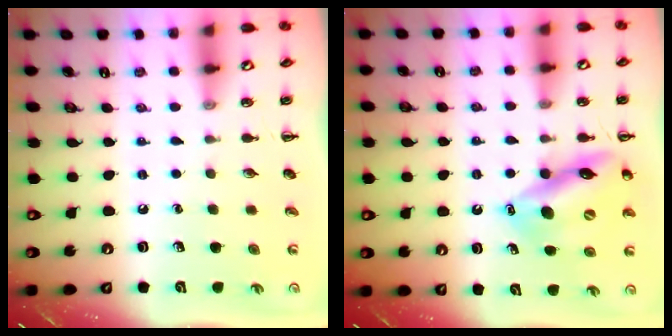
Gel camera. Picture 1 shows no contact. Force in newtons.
{"total": 14.6, "press": 14.0, "slide": 3.9}